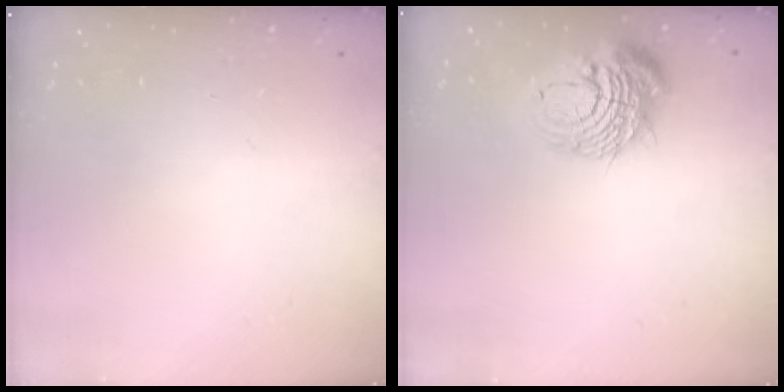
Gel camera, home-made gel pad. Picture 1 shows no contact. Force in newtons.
{"total": 13.0, "press": 12.9, "slide": 1.5}